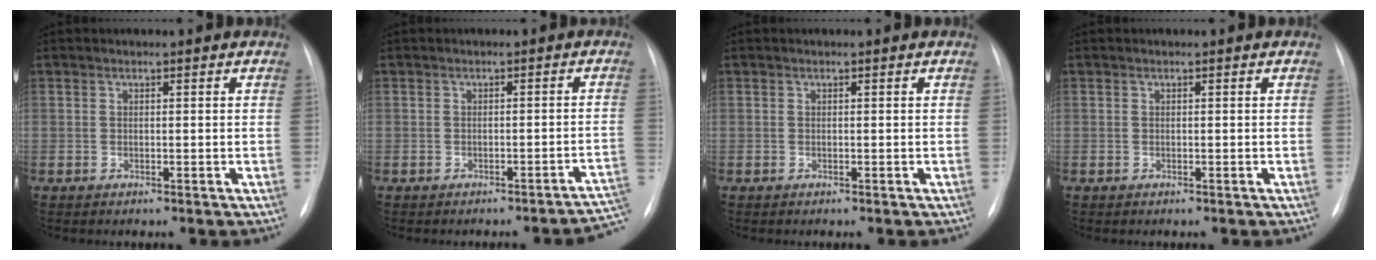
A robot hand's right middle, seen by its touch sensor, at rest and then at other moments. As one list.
[{"total": 5.5, "force": [-4.9, 0.3, 2.4], "torque": [-0.003, 0.017, -0.054]}, {"total": 0.0}, {"total": 0.0}]